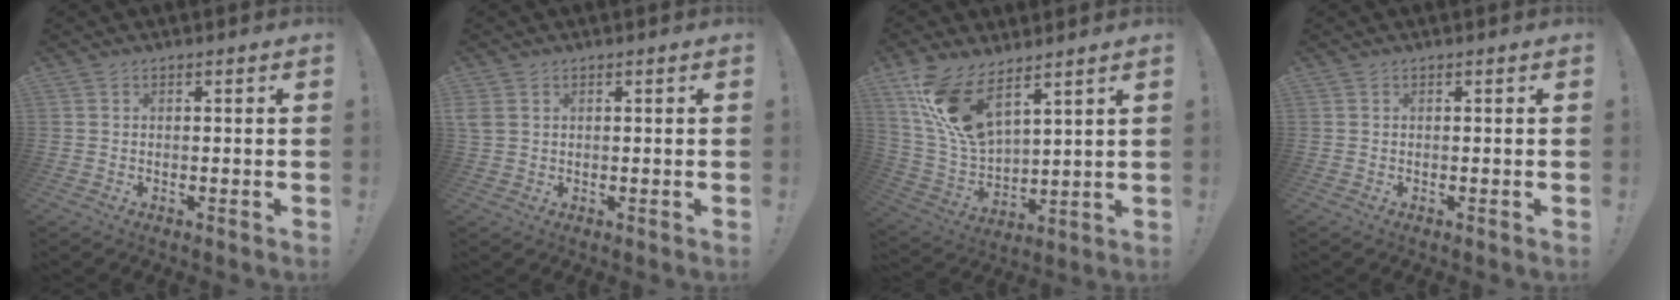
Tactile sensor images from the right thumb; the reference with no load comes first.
{"total": 2.6, "force": [1.1, 1.9, 1.4], "torque": [-0.036, 0.006, 0.025]}
{"total": 15.6, "force": [10.5, 6.1, 9.8], "torque": [-0.206, -0.067, 0.194]}
{"total": 0.0}